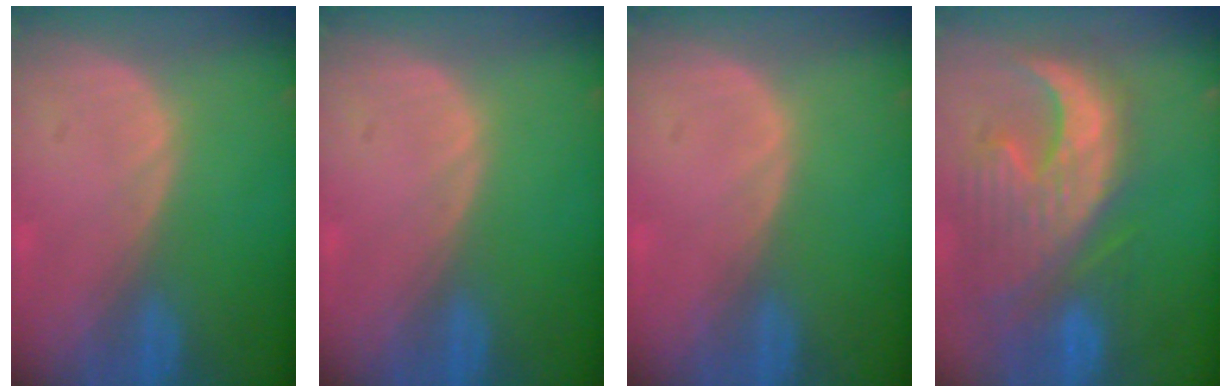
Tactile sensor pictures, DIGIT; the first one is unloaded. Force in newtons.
{"total": 0.0}
{"total": 0.0}
{"total": 13.2, "press": 11.3, "slide": 6.8}